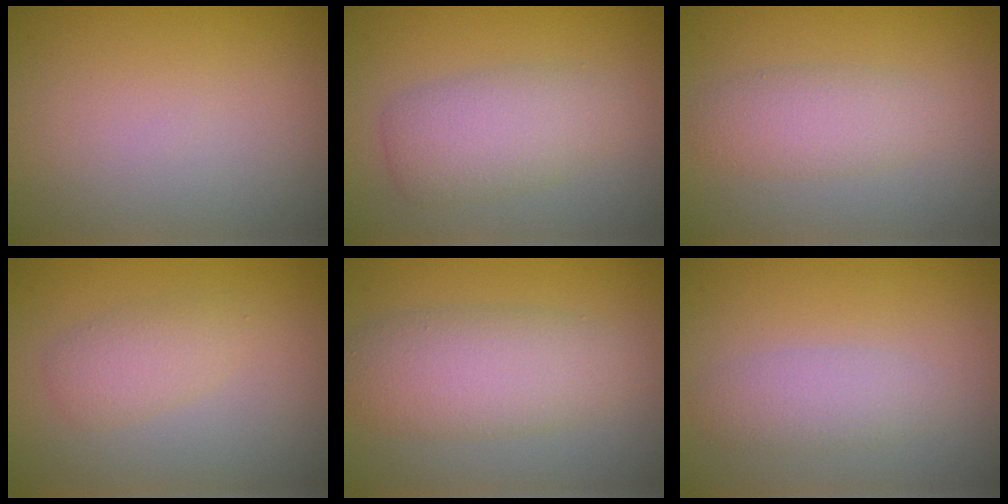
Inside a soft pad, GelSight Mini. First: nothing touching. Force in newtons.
{"total": 4.0, "press": 4.0, "slide": 0.1}
{"total": 2.7, "press": 2.7, "slide": 0.1}
{"total": 2.1, "press": 2.1, "slide": 0.1}
{"total": 4.9, "press": 4.9, "slide": 0.0}
{"total": 2.1, "press": 2.1, "slide": 0.1}